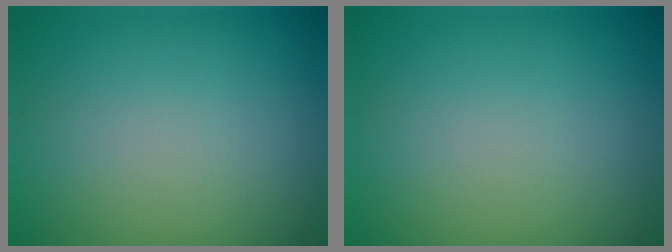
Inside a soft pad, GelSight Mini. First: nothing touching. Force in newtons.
{"total": 0.0}